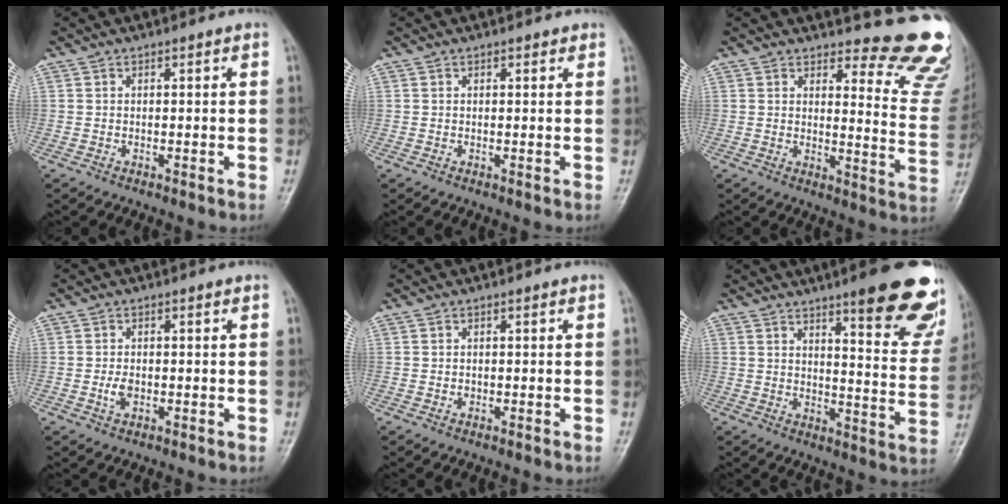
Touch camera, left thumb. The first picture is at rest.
{"total": 0.9, "force": [0.6, 0.5, 0.4], "torque": [-0.002, -0.003, 0.003]}
{"total": 13.5, "force": [12.7, 2.8, 3.8], "torque": [-0.010, -0.150, 0.128]}
{"total": 2.3, "force": [-0.4, 1.4, 1.7], "torque": [-0.030, 0.000, -0.008]}
{"total": 0.6, "force": [-0.1, 0.5, 0.3], "torque": [-0.002, 0.001, -0.002]}
{"total": 19.9, "force": [12.8, 4.1, 14.8], "torque": [-0.153, -0.068, 0.161]}